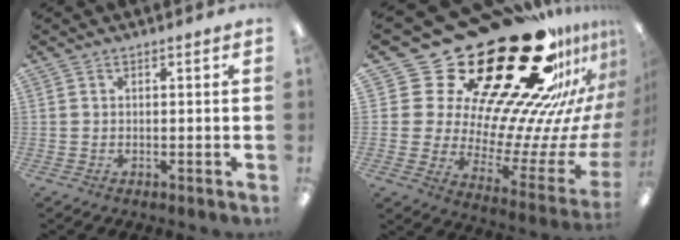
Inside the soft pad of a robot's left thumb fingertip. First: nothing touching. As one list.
[{"total": 41.6, "force": [27.4, 18.2, 25.4], "torque": [-0.287, -0.255, 0.552]}]